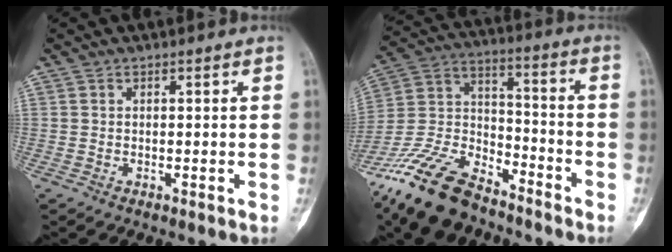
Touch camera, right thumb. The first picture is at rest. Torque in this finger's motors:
{"motor_torque": [2.30, 0.11, 1.45, -1.30, 0.17]}